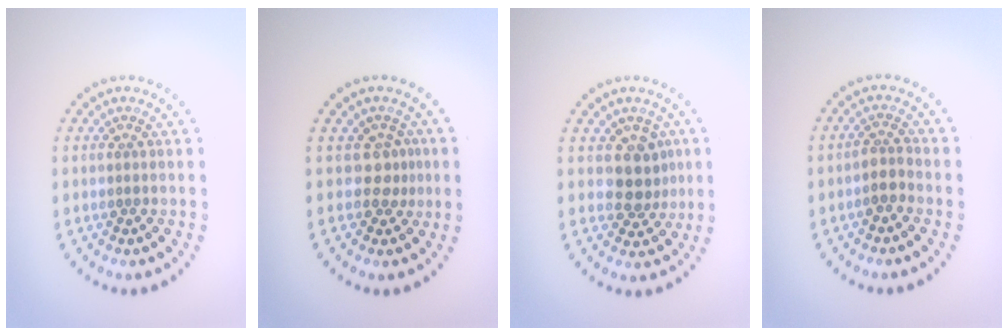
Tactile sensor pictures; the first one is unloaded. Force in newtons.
{"total": 1.7, "press": 1.2, "slide": 1.1}
{"total": 2.8, "press": 2.6, "slide": 1.2}
{"total": 1.8, "press": 1.4, "slide": 1.1}